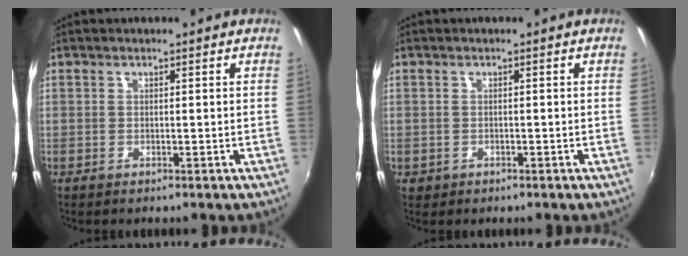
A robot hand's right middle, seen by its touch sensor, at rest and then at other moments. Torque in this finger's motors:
{"motor_torque": [-0.15, 0.07, -0.03, 0.01]}